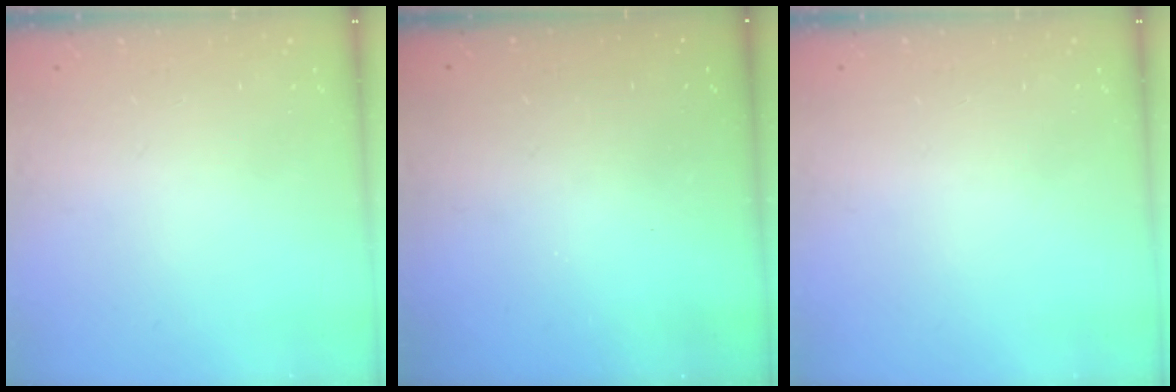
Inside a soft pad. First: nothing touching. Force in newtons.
{"total": 3.0, "press": 3.0, "slide": 0.1}
{"total": 0.0}